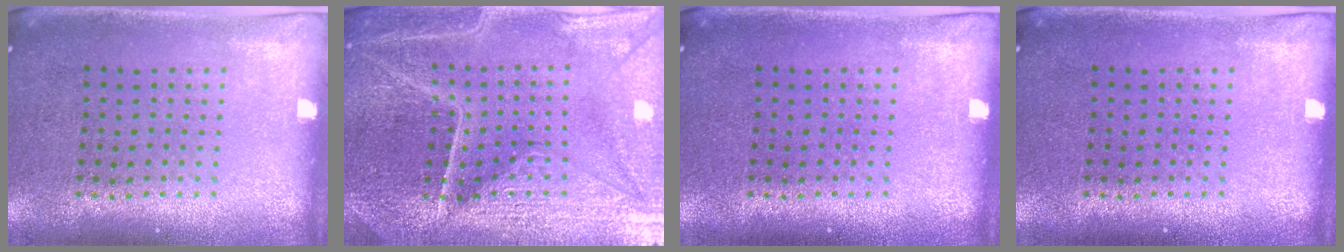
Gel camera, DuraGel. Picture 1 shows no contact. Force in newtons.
{"total": 5.6, "press": 5.2, "slide": 2.2}
{"total": 0.0}
{"total": 0.0}